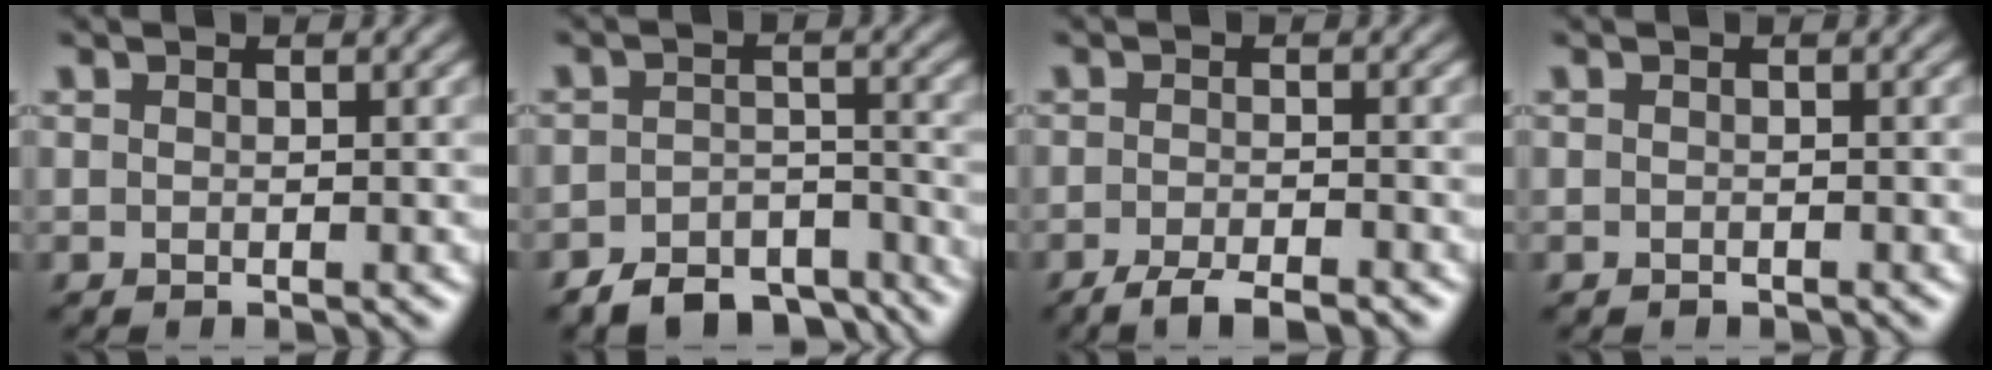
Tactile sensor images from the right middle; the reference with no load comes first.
{"total": 5.8, "force": [-4.9, 2.5, 1.9], "torque": [-0.025, -0.009, -0.080]}
{"total": 3.7, "force": [-2.9, 0.7, 2.2], "torque": [-0.033, -0.005, -0.056]}
{"total": 0.0}